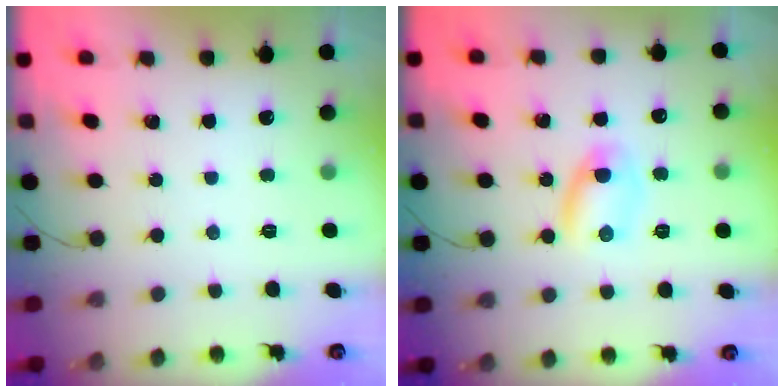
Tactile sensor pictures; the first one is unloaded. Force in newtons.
{"total": 4.7, "press": 4.4, "slide": 1.5}